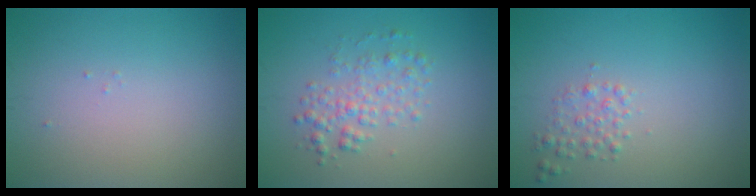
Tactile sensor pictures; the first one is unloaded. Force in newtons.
{"total": 2.5, "press": 2.5, "slide": 0.0}
{"total": 1.5, "press": 1.5, "slide": 0.0}